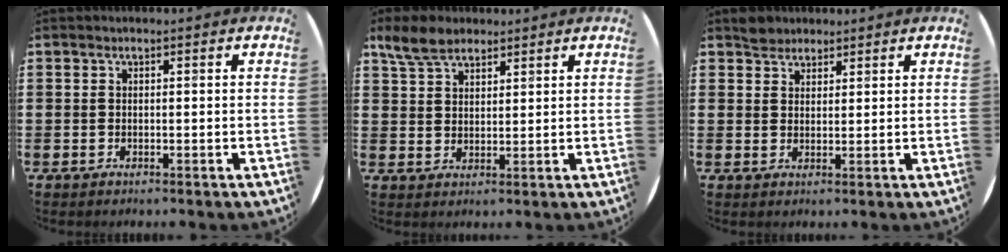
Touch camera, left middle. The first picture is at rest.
{"total": 5.6, "force": [4.6, 2.3, 2.1], "torque": [-0.053, -0.002, 0.089]}
{"total": 2.4, "force": [2.2, 1.0, -0.1], "torque": [0.005, 0.002, 0.043]}